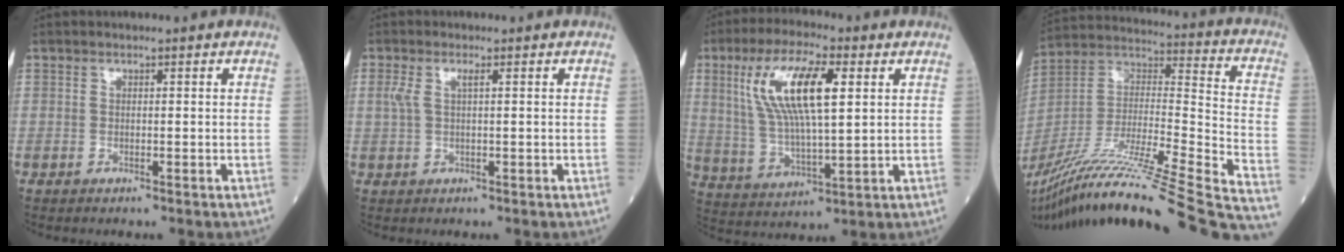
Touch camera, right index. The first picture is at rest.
{"total": 2.3, "force": [0.8, 0.5, 2.1], "torque": [-0.058, 0.018, 0.020]}
{"total": 13.8, "force": [4.2, 3.2, 12.7], "torque": [-0.261, 0.013, 0.080]}
{"total": 37.2, "force": [-30.7, 0.4, 21.1], "torque": [-0.285, -0.060, -0.477]}